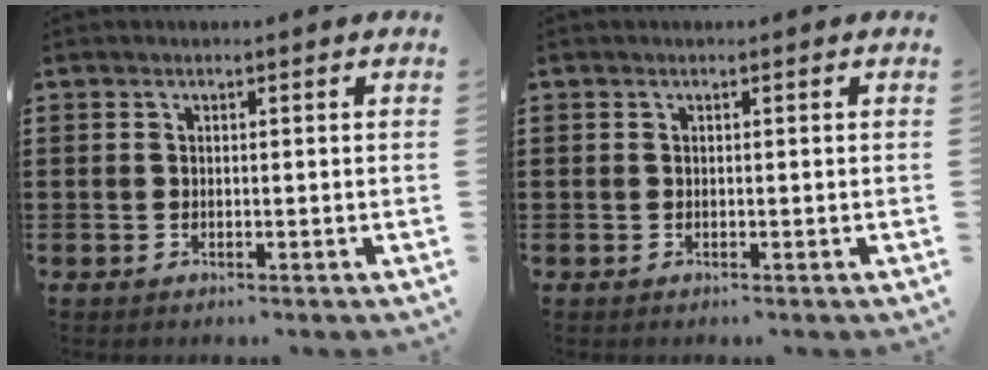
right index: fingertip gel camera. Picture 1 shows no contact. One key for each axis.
{"total": 0.0}